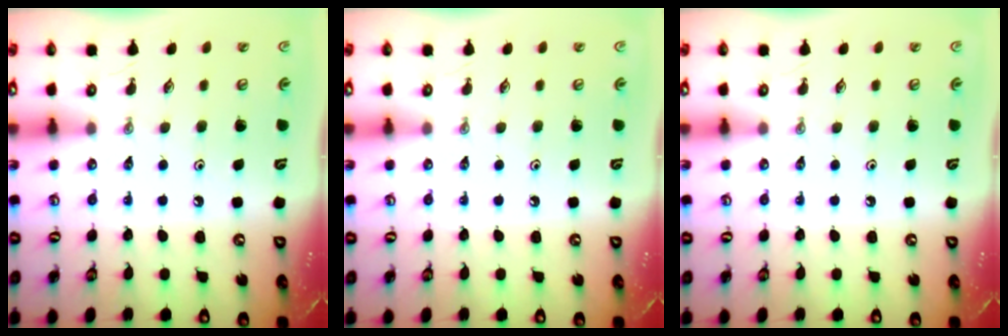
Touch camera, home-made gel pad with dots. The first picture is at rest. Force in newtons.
{"total": 0.0}
{"total": 0.0}